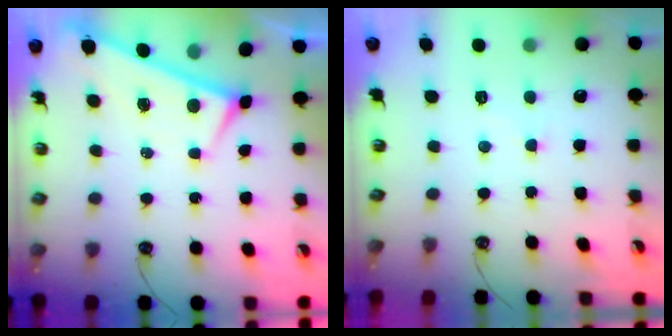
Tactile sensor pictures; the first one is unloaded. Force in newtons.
{"total": 0.8, "press": 0.4, "slide": 0.6}